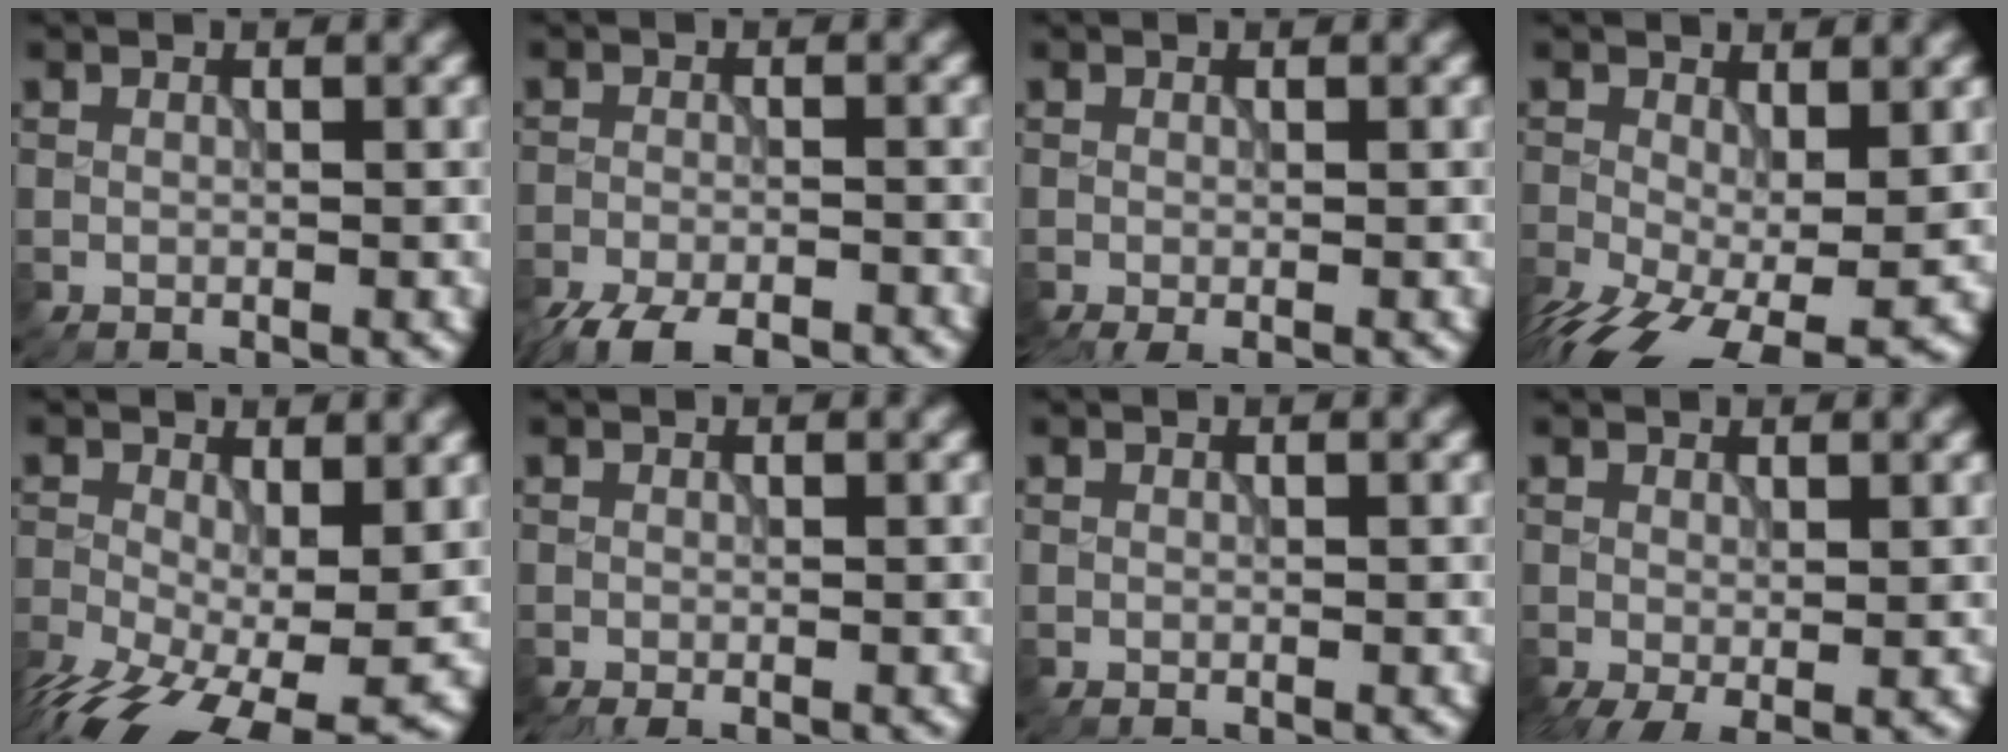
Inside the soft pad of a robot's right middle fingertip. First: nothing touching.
{"total": 7.9, "force": [-6.8, 1.9, 3.5], "torque": [-0.063, -0.031, -0.108]}
{"total": 2.4, "force": [-1.7, 0.4, 1.6], "torque": [-0.026, -0.010, -0.032]}
{"total": 11.3, "force": [-4.8, 5.1, 8.9], "torque": [-0.183, -0.050, -0.070]}
{"total": 12.6, "force": [-5.2, 5.6, 9.9], "torque": [-0.196, -0.046, -0.078]}
{"total": 1.7, "force": [-1.3, 0.2, 1.0], "torque": [-0.016, -0.009, -0.024]}
{"total": 0.0}
{"total": 2.0, "force": [-0.5, 0.7, 1.8], "torque": [-0.038, -0.010, -0.009]}